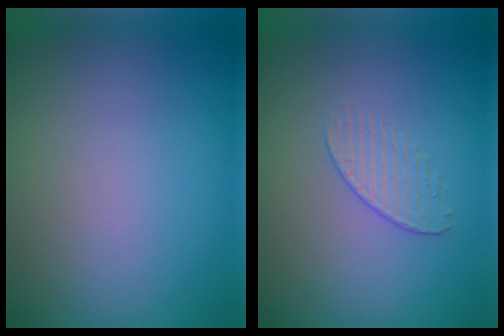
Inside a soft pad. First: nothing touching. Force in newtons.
{"total": 1.2, "press": 0.6, "slide": 1.0}